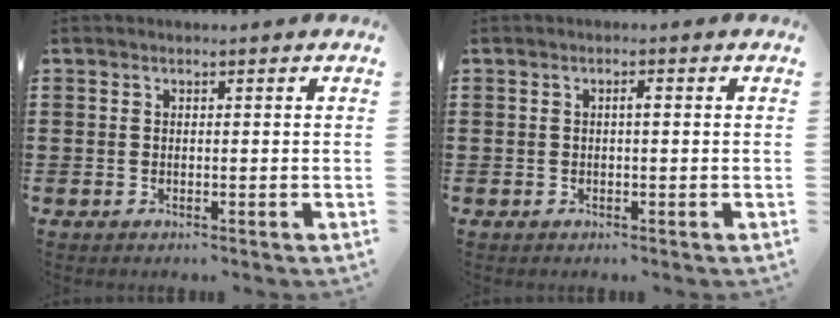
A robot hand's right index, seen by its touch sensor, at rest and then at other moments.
{"total": 0.9, "force": [0.0, 0.2, 0.9], "torque": [-0.018, -0.001, 0.000]}